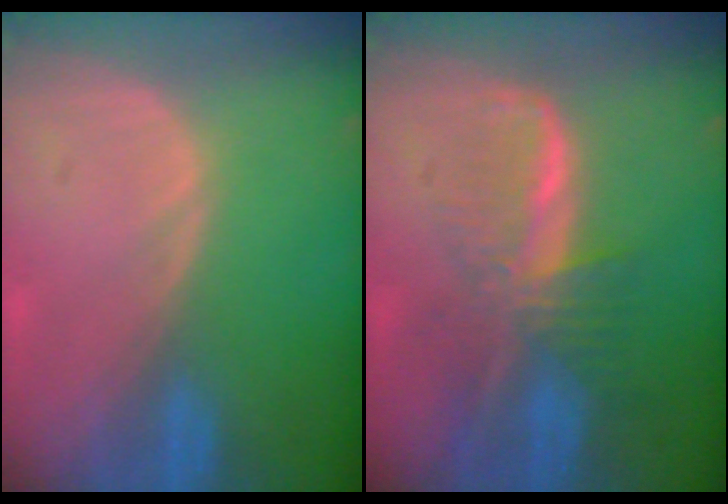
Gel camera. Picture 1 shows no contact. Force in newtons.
{"total": 8.1, "press": 6.9, "slide": 4.1}